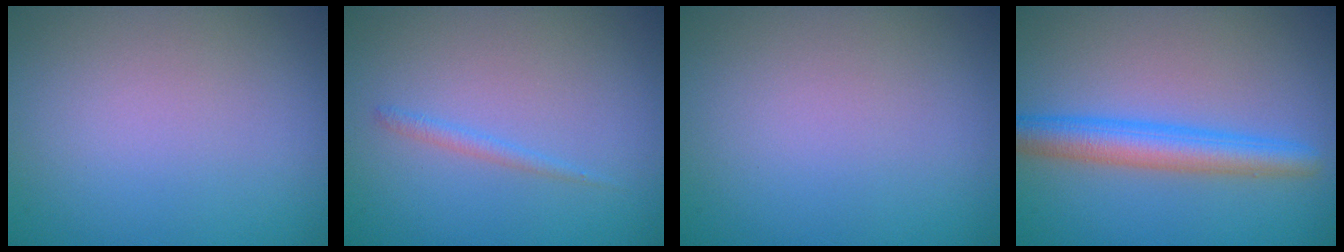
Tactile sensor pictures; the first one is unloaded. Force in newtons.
{"total": 0.9, "press": 0.9, "slide": 0.1}
{"total": 0.0}
{"total": 4.3, "press": 4.3, "slide": 0.1}